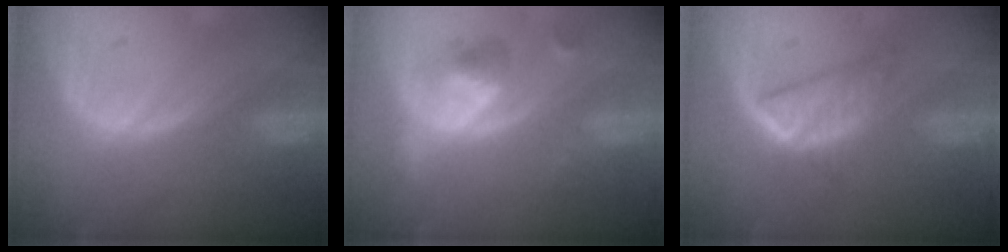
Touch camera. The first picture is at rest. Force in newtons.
{"total": 6.0, "press": 5.3, "slide": 2.7}
{"total": 5.3, "press": 5.1, "slide": 1.6}